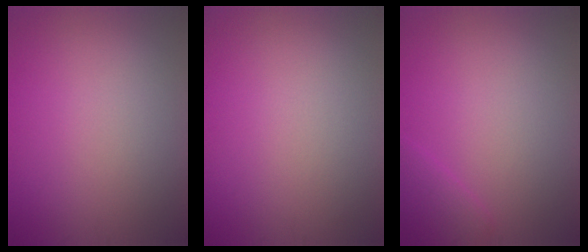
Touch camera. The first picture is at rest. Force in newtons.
{"total": 0.0}
{"total": 1.5, "press": 1.5, "slide": 0.0}